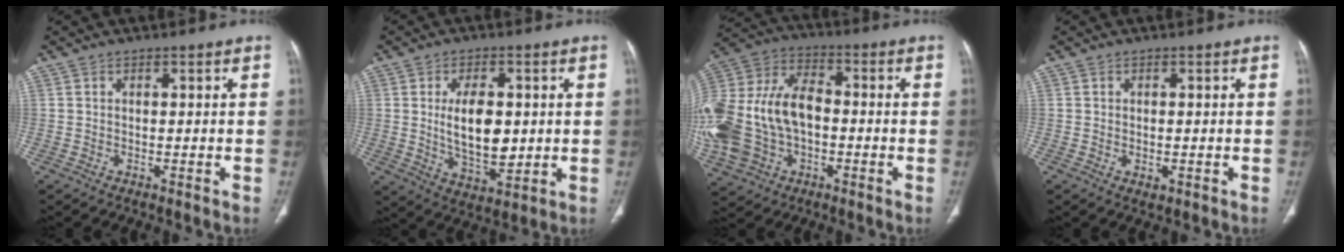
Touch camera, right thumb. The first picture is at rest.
{"total": 11.3, "force": [0.9, 6.0, 9.5], "torque": [-0.144, -0.017, 0.028]}
{"total": 23.7, "force": [-2.8, 16.2, 17.1], "torque": [-0.396, 0.026, -0.042]}
{"total": 1.5, "force": [-0.3, 0.9, 1.1], "torque": [-0.017, -0.001, 0.000]}